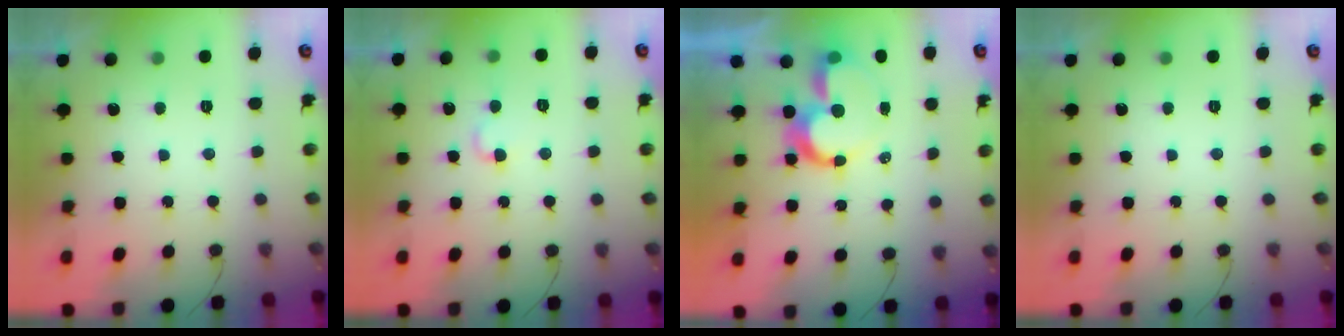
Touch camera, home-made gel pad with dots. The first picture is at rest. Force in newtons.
{"total": 4.4, "press": 4.3, "slide": 0.5}
{"total": 10.3, "press": 10.2, "slide": 0.8}
{"total": 0.0}